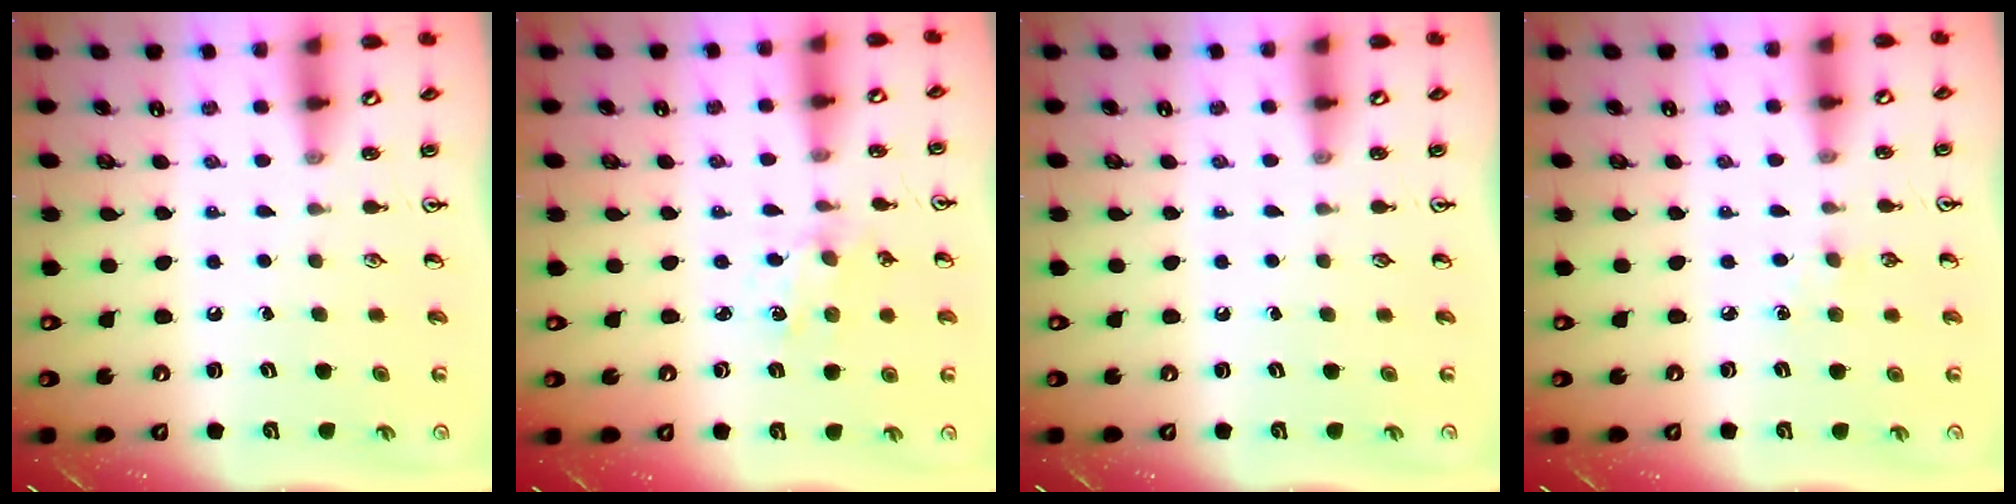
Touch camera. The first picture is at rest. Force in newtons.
{"total": 2.0, "press": 1.9, "slide": 0.4}
{"total": 0.0}
{"total": 2.8, "press": 2.8, "slide": 0.4}